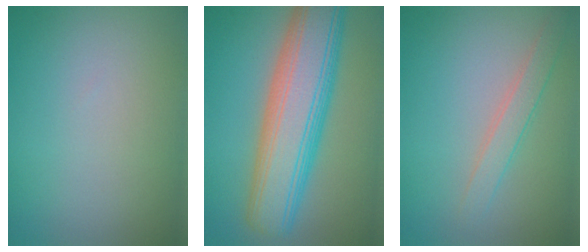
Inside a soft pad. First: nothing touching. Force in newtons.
{"total": 10.4, "press": 10.4, "slide": 0.4}
{"total": 2.1, "press": 2.1, "slide": 0.0}